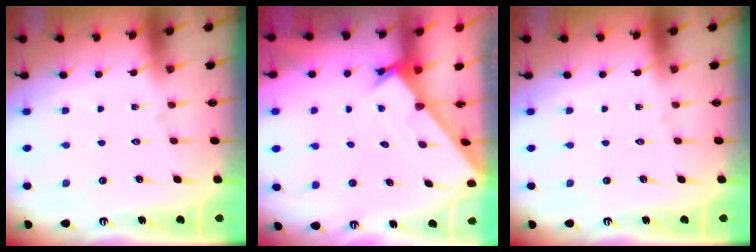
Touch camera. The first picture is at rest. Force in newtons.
{"total": 1.7, "press": 1.7, "slide": 0.1}
{"total": 0.0}